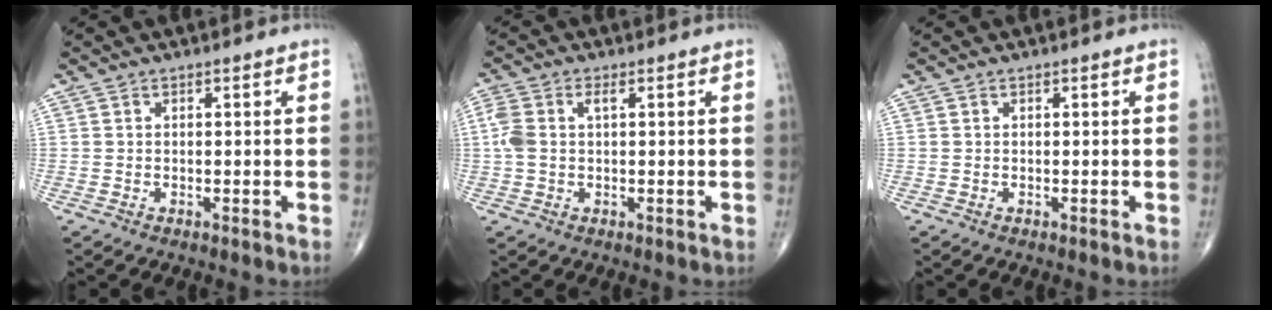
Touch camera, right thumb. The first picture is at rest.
{"total": 5.3, "force": [0.9, 2.9, 4.3], "torque": [-0.130, 0.024, 0.017]}
{"total": 0.0}